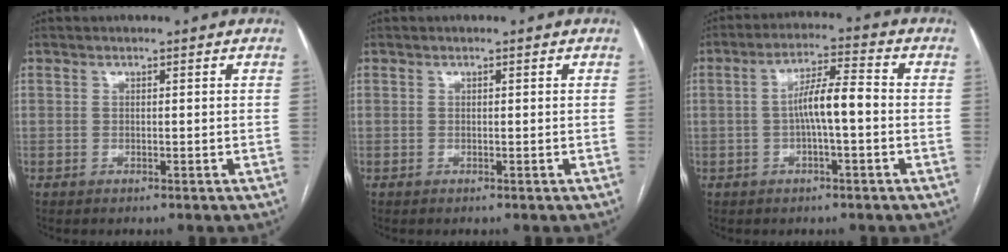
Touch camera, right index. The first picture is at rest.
{"total": 0.0}
{"total": 6.9, "force": [-0.7, 0.9, 6.8], "torque": [-0.123, 0.018, -0.014]}